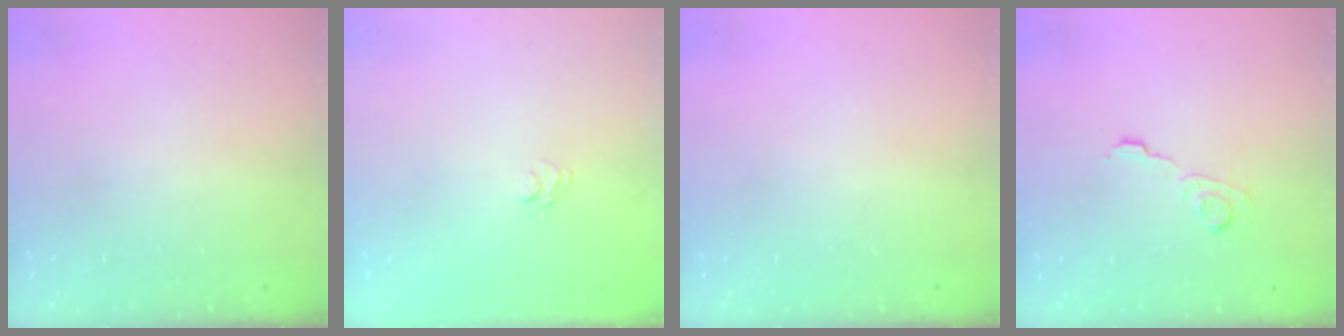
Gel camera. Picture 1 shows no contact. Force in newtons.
{"total": 3.7, "press": 3.5, "slide": 1.3}
{"total": 0.0}
{"total": 7.3, "press": 7.2, "slide": 0.4}